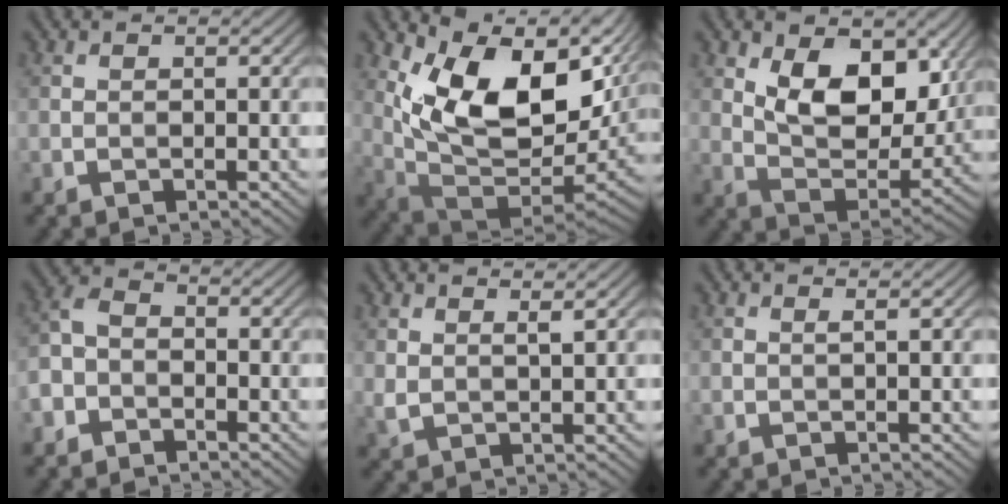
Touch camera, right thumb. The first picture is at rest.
{"total": 15.8, "force": [6.1, 8.1, 12.2], "torque": [-0.222, -0.004, 0.116]}
{"total": 11.1, "force": [4.2, 6.3, 8.1], "torque": [-0.154, -0.018, 0.073]}
{"total": 3.7, "force": [-2.7, 2.2, 1.3], "torque": [-0.032, 0.000, -0.066]}
{"total": 2.2, "force": [1.6, 0.7, 1.3], "torque": [-0.033, -0.003, 0.037]}
{"total": 0.5, "force": [0.3, 0.0, 0.4], "torque": [-0.010, 0.001, 0.004]}